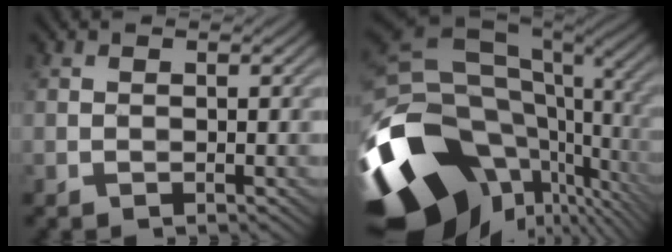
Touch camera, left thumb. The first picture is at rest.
{"total": 18.9, "force": [-6.7, 12.1, 13.0], "torque": [-0.302, -0.018, -0.104]}